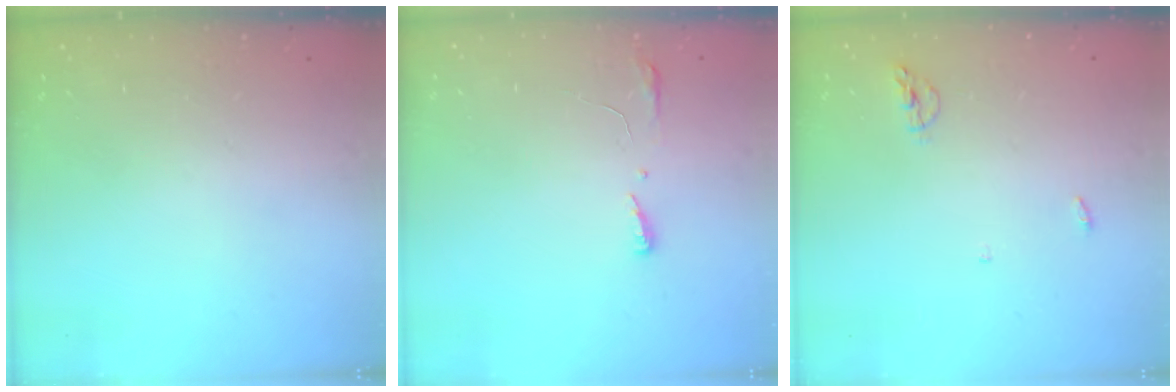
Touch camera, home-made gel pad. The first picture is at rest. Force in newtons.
{"total": 3.8, "press": 3.6, "slide": 1.2}
{"total": 4.3, "press": 4.1, "slide": 1.0}